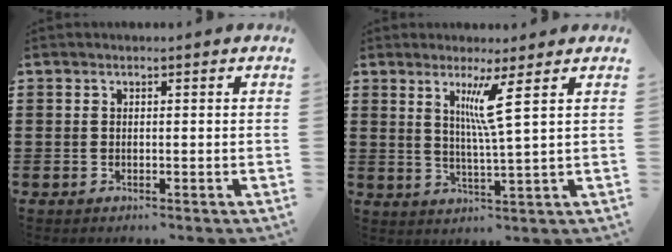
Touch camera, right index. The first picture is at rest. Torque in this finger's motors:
{"motor_torque": [0.36, -0.25, 0.35, 0.08]}